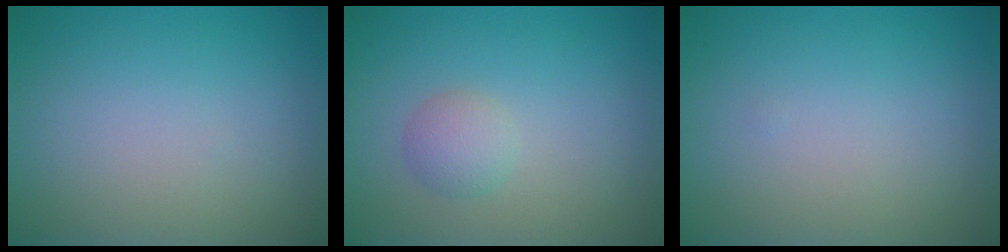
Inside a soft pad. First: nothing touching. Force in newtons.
{"total": 1.8, "press": 1.8, "slide": 0.0}
{"total": 0.0}